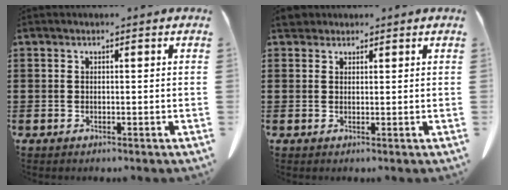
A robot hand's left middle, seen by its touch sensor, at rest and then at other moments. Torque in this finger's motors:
{"motor_torque": [0.00, 0.00, 0.00, 0.00]}